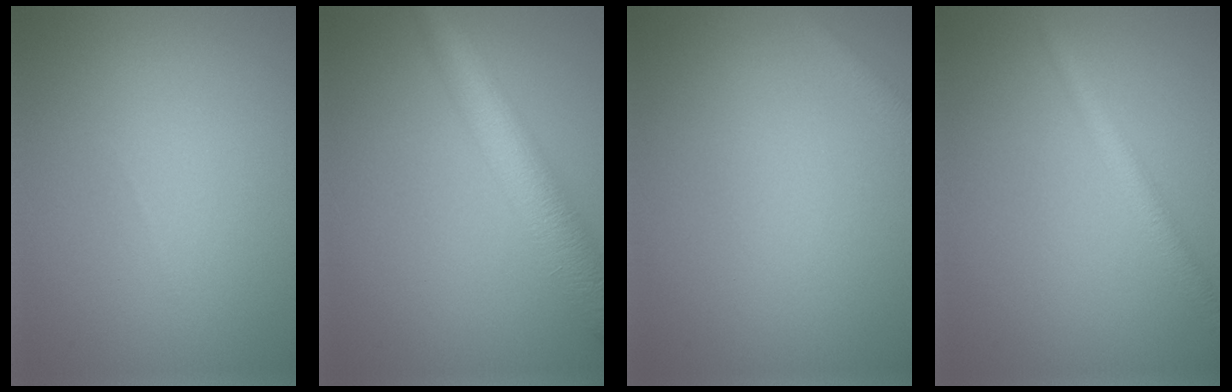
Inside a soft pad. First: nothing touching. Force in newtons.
{"total": 6.9, "press": 6.9, "slide": 0.2}
{"total": 1.3, "press": 1.3, "slide": 0.1}
{"total": 2.8, "press": 2.8, "slide": 0.1}